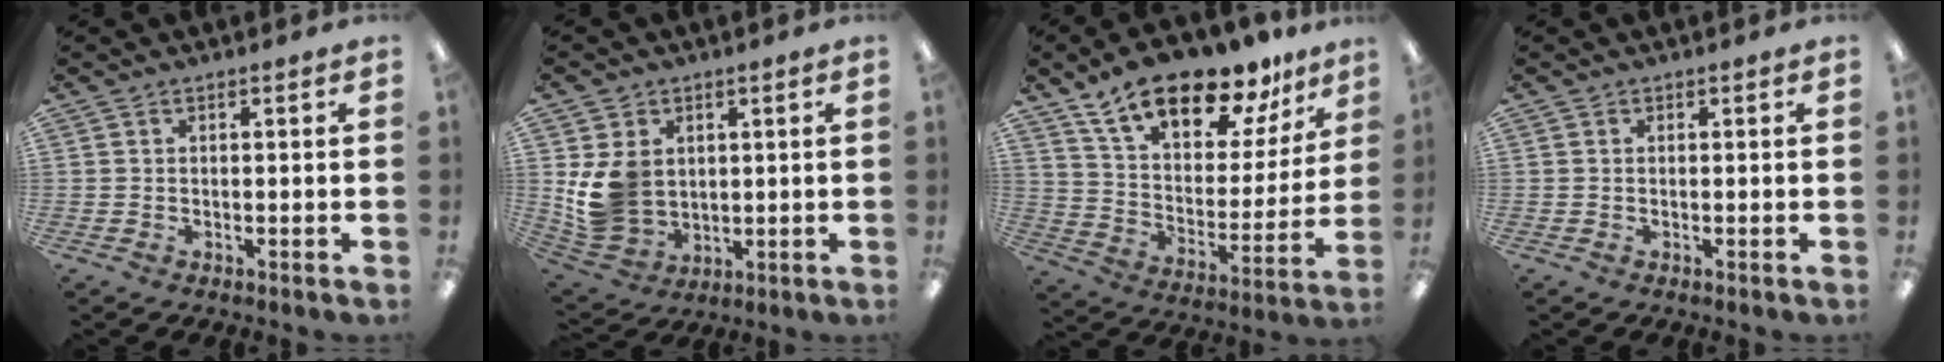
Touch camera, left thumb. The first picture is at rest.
{"total": 10.8, "force": [2.0, 9.0, 5.5], "torque": [-0.130, 0.000, 0.044]}
{"total": 19.2, "force": [14.6, 7.7, 9.7], "torque": [-0.166, -0.096, 0.254]}
{"total": 0.0}